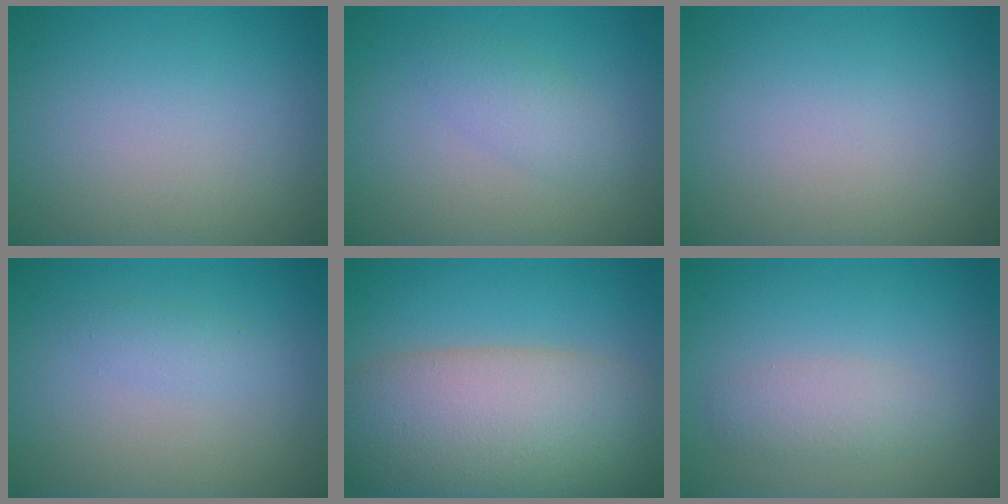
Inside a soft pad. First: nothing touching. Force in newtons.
{"total": 2.1, "press": 2.1, "slide": 0.1}
{"total": 0.0}
{"total": 1.1, "press": 1.1, "slide": 0.1}
{"total": 11.8, "press": 11.7, "slide": 0.7}
{"total": 2.3, "press": 2.3, "slide": 0.1}